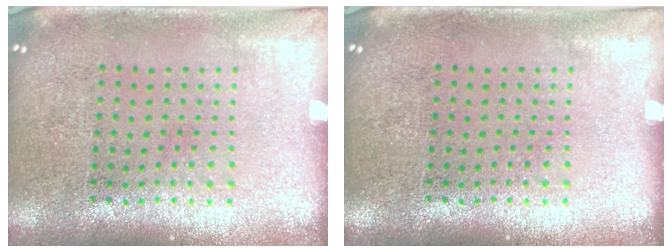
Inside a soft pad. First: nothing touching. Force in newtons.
{"total": 0.0}